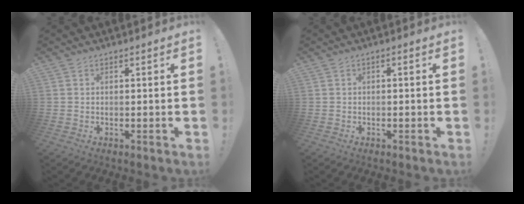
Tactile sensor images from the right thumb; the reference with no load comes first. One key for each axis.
{"total": 1.1, "fx": -1.0, "fy": 0.2, "fz": 0.5, "tx": -0.012, "ty": 0.005, "tz": -0.017}